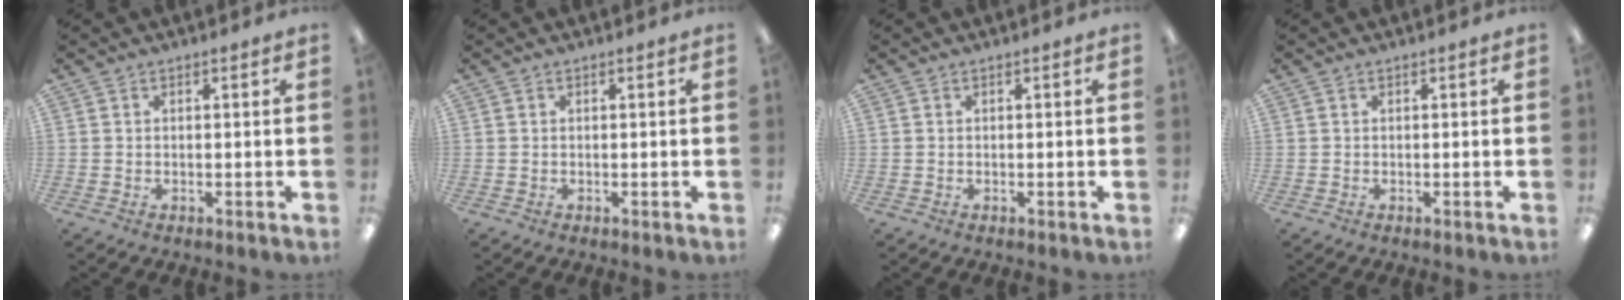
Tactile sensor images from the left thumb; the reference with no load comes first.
{"total": 0.0}
{"total": 0.0}
{"total": 0.0}